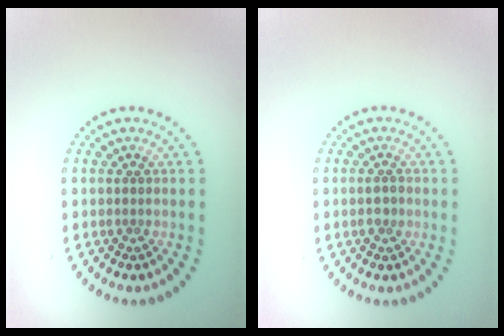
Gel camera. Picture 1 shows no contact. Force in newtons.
{"total": 1.2, "press": 1.2, "slide": 0.1}